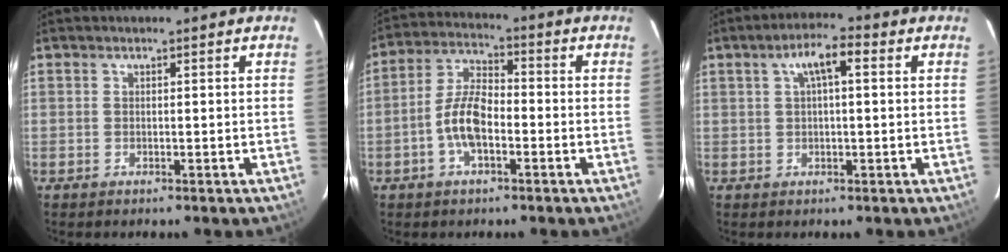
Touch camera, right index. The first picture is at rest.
{"total": 8.2, "force": [-2.7, 3.7, 6.8], "torque": [-0.143, 0.013, -0.052]}
{"total": 5.6, "force": [1.7, 1.7, 5.0], "torque": [-0.093, 0.018, 0.031]}